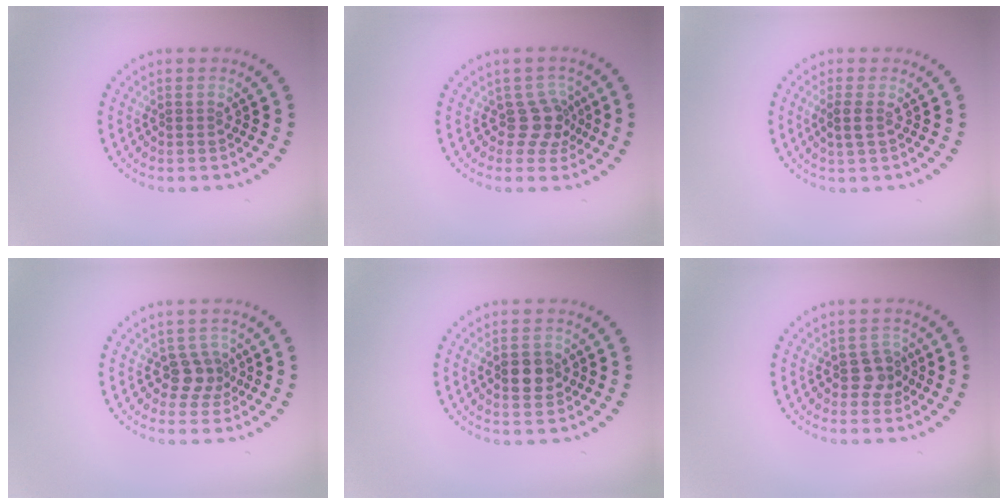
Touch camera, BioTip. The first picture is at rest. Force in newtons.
{"total": 2.6, "press": 2.0, "slide": 1.7}
{"total": 1.5, "press": 1.2, "slide": 0.8}
{"total": 2.5, "press": 1.9, "slide": 1.6}
{"total": 3.2, "press": 3.2, "slide": 0.1}
{"total": 2.4, "press": 2.2, "slide": 0.8}